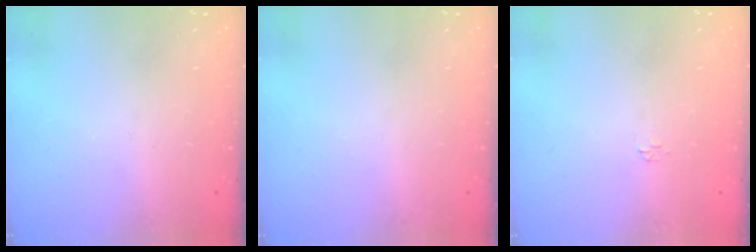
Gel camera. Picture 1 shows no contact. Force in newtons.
{"total": 0.0}
{"total": 1.9, "press": 1.9, "slide": 0.3}